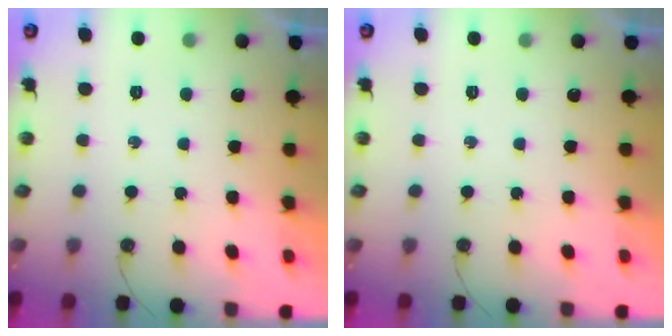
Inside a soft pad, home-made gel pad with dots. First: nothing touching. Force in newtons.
{"total": 0.0}